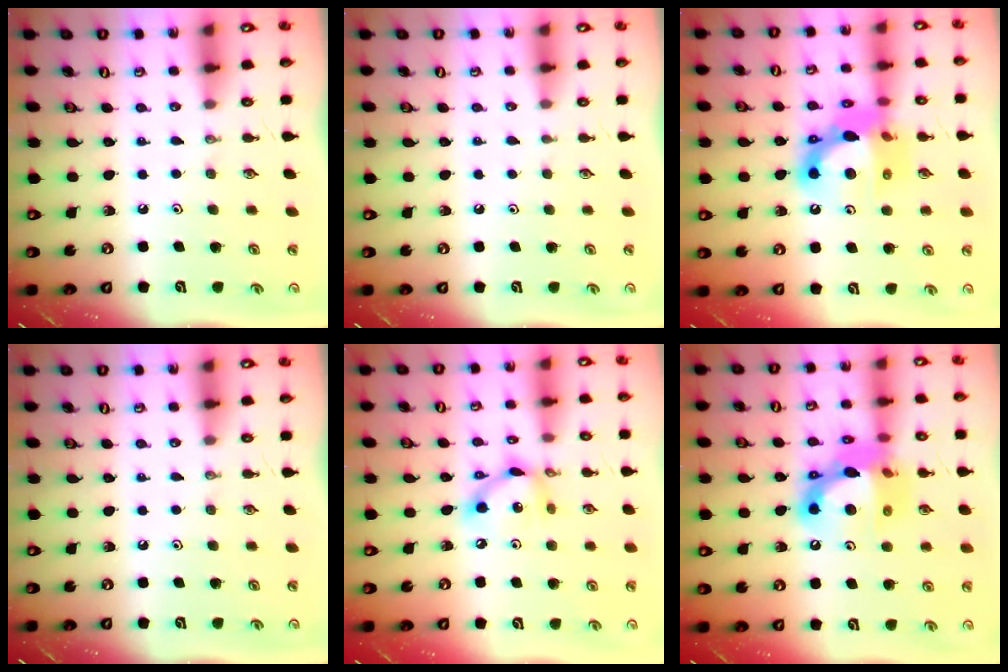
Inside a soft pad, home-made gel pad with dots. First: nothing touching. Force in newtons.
{"total": 0.6, "press": 0.6, "slide": 0.1}
{"total": 15.0, "press": 14.9, "slide": 1.9}
{"total": 0.0}
{"total": 9.7, "press": 9.7, "slide": 0.6}
{"total": 16.1, "press": 16.0, "slide": 1.4}